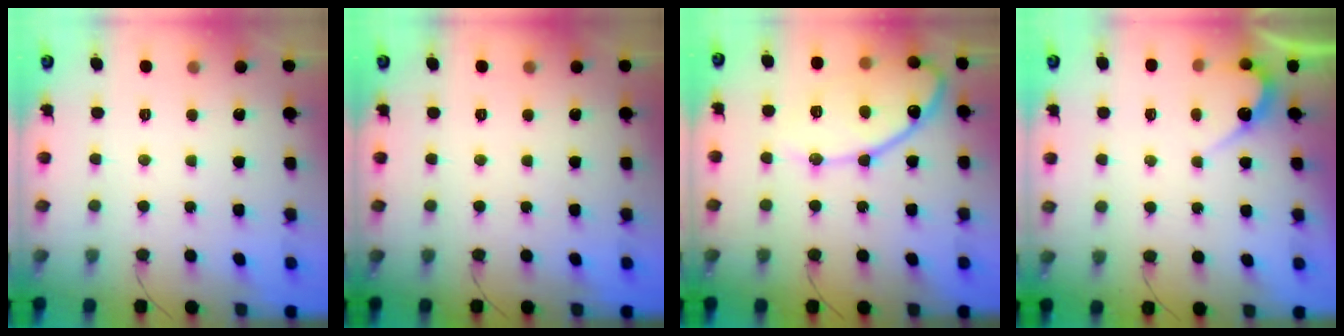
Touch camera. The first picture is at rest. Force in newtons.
{"total": 0.0}
{"total": 13.9, "press": 13.9, "slide": 1.2}
{"total": 5.5, "press": 5.5, "slide": 0.4}